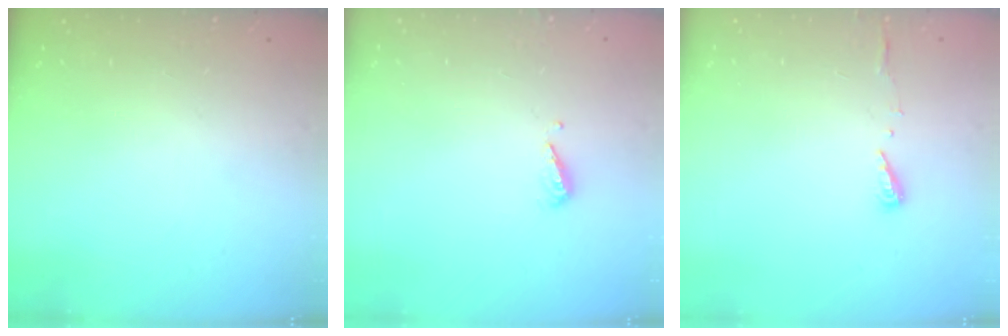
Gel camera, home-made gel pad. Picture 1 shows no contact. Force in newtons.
{"total": 3.9, "press": 3.9, "slide": 0.4}
{"total": 6.3, "press": 6.3, "slide": 0.5}